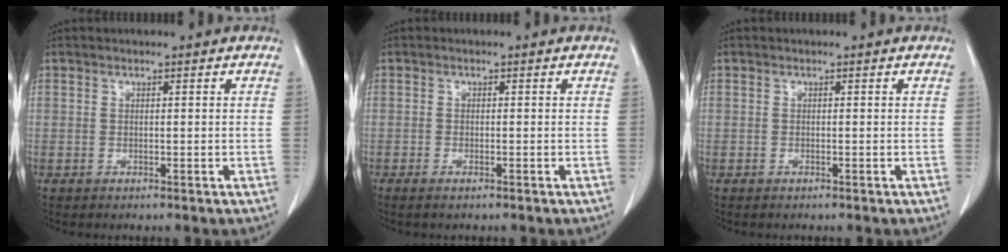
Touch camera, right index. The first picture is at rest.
{"total": 1.0, "force": [-0.7, 0.1, 0.8], "torque": [-0.016, -0.002, -0.009]}
{"total": 0.0}